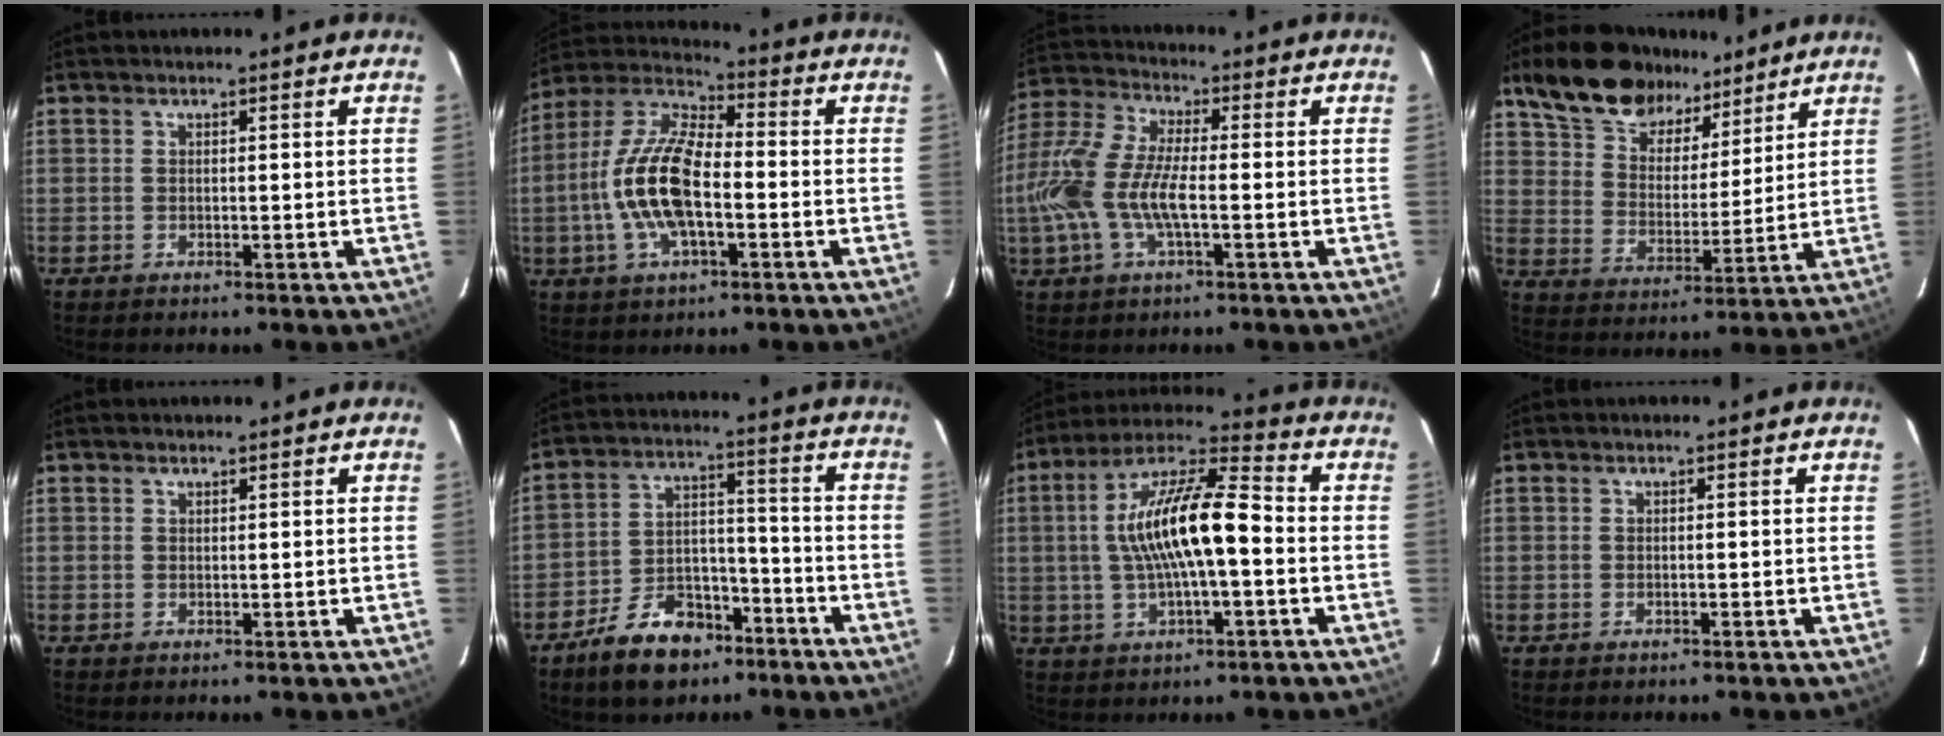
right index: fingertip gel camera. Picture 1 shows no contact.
{"total": 15.5, "force": [-3.0, 6.6, 13.7], "torque": [-0.282, 0.004, -0.064]}
{"total": 14.7, "force": [-2.6, 5.2, 13.5], "torque": [-0.293, 0.000, -0.057]}
{"total": 18.2, "force": [12.8, 9.2, 9.2], "torque": [-0.195, 0.060, 0.231]}
{"total": 0.5, "force": [0.5, 0.2, 0.0], "torque": [0.000, 0.002, 0.009]}
{"total": 12.6, "force": [-8.6, 7.2, 5.7], "torque": [-0.119, 0.025, -0.130]}
{"total": 15.3, "force": [-0.7, 4.1, 14.8], "torque": [-0.271, 0.020, -0.016]}
{"total": 0.0}